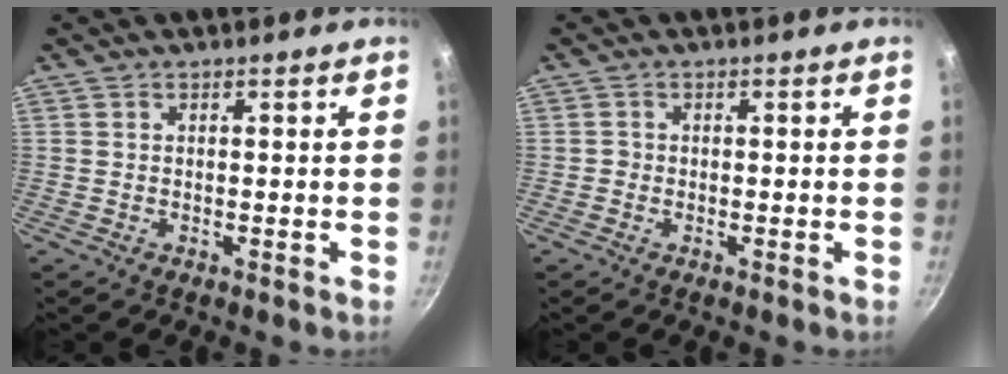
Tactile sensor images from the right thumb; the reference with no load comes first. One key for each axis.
{"total": 0.8, "fx": -0.3, "fy": 0.7, "fz": 0.1, "tx": 0.001, "ty": 0.002, "tz": -0.009}